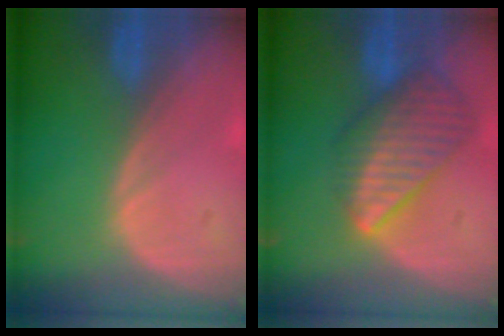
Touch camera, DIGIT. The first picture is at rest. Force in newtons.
{"total": 8.7, "press": 7.6, "slide": 4.4}